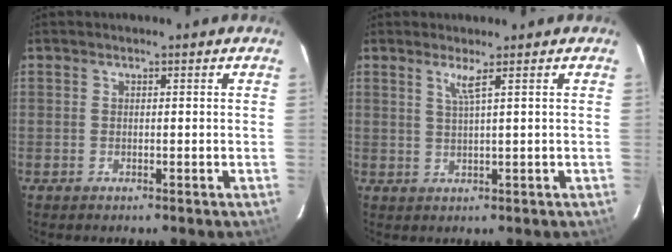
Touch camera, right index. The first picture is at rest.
{"total": 2.1, "force": [1.2, -0.7, 1.6], "torque": [-0.030, -0.007, 0.023]}